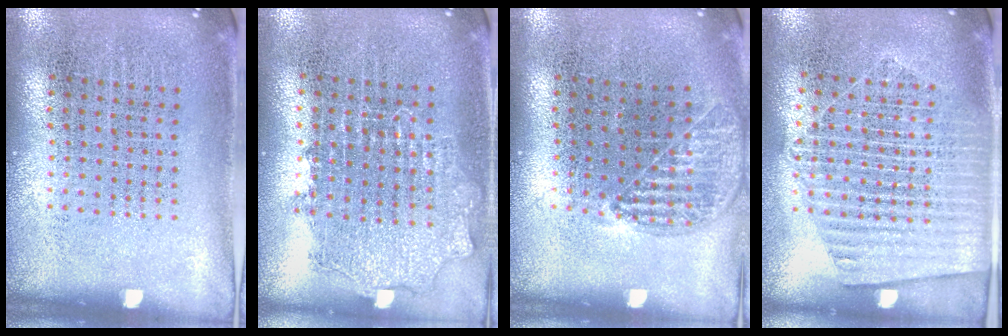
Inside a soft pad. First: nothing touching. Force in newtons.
{"total": 0.9, "press": 0.8, "slide": 0.2}
{"total": 1.0, "press": 1.0, "slide": 0.2}
{"total": 1.5, "press": 1.4, "slide": 0.6}